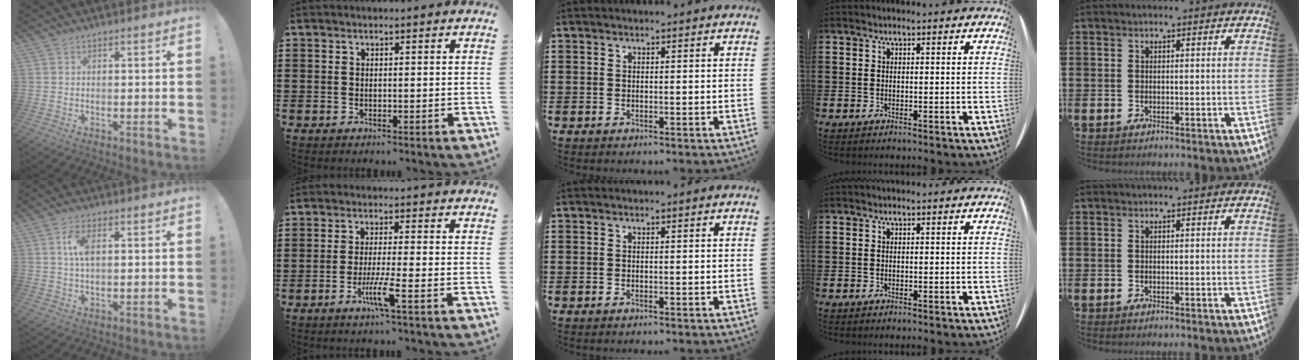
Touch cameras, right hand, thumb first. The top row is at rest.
{"thumb": {"total": 5.8, "force": [1.3, 2.5, 5.1], "torque": [-0.092, -0.001, 0.018]}, "index": {"total": 5.1, "force": [-2.6, -0.3, 4.4], "torque": [-0.086, -0.015, -0.049]}}